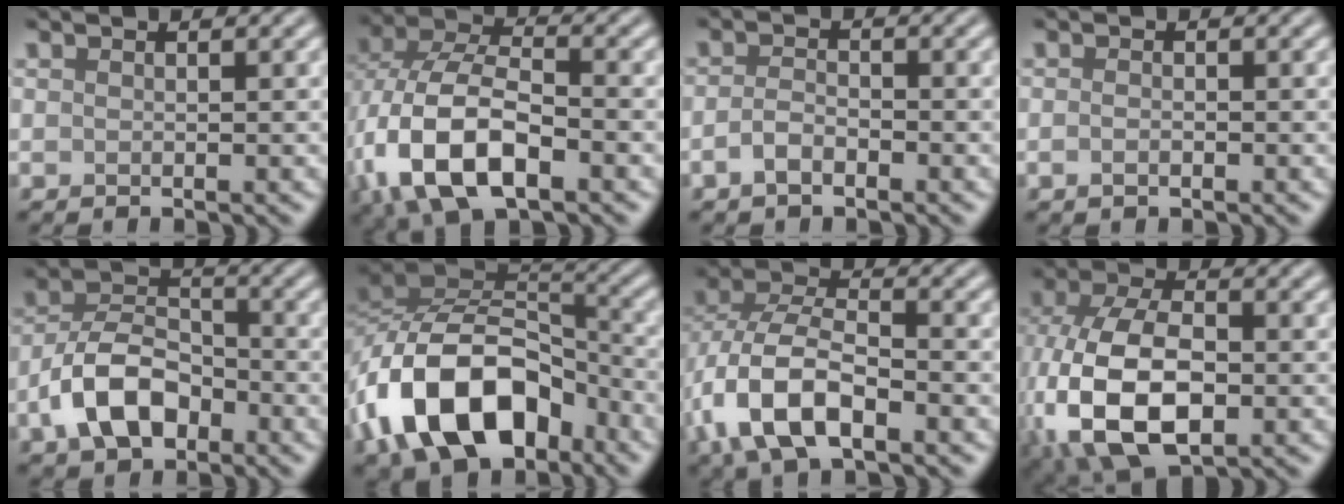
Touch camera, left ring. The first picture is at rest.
{"total": 11.1, "force": [-3.5, 6.1, 8.6], "torque": [-0.187, -0.007, -0.071]}
{"total": 1.9, "force": [-1.1, 0.9, 1.3], "torque": [-0.028, 0.002, -0.026]}
{"total": 0.9, "force": [-0.4, 0.4, 0.7], "torque": [-0.014, -0.001, -0.008]}
{"total": 6.7, "force": [-3.1, 4.1, 4.4], "torque": [-0.079, 0.005, -0.063]}
{"total": 12.6, "force": [-6.1, 7.4, 8.2], "torque": [-0.147, 0.006, -0.123]}
{"total": 8.6, "force": [-3.3, 4.5, 6.5], "torque": [-0.139, 0.001, -0.073]}
{"total": 13.5, "force": [-3.3, 8.0, 10.4], "torque": [-0.232, -0.019, -0.057]}